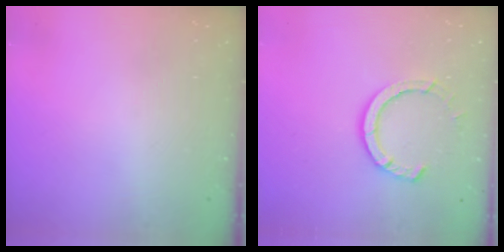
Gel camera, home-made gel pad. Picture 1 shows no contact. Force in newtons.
{"total": 8.5, "press": 8.4, "slide": 1.0}